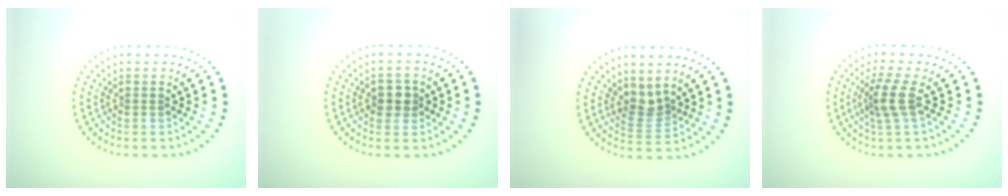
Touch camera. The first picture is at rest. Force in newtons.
{"total": 2.0, "press": 2.0, "slide": 0.6}
{"total": 2.2, "press": 1.7, "slide": 1.5}
{"total": 2.6, "press": 2.0, "slide": 1.7}